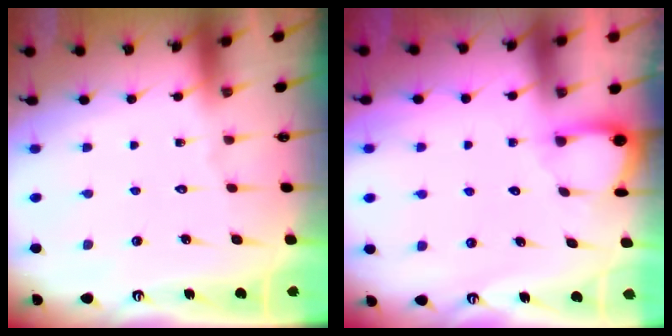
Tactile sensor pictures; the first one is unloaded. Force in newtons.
{"total": 2.8, "press": 2.8, "slide": 0.3}